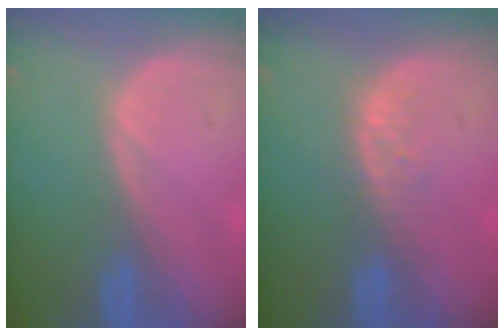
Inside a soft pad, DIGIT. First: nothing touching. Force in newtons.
{"total": 2.8, "press": 2.8, "slide": 0.3}